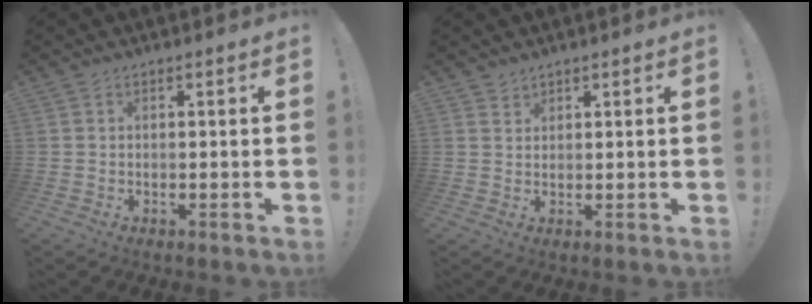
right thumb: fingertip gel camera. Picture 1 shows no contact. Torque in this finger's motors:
{"motor_torque": [-0.15, 0.19, -0.23, 0.21, -0.03]}